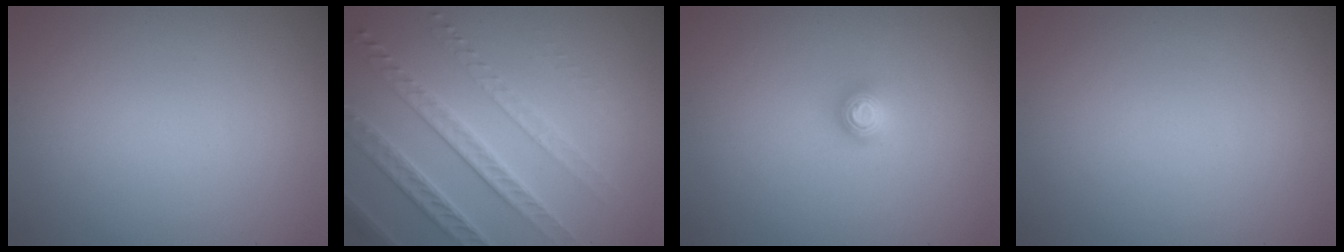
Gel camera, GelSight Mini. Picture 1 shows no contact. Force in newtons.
{"total": 4.7, "press": 4.0, "slide": 2.4}
{"total": 1.2, "press": 1.2, "slide": 0.1}
{"total": 0.0}